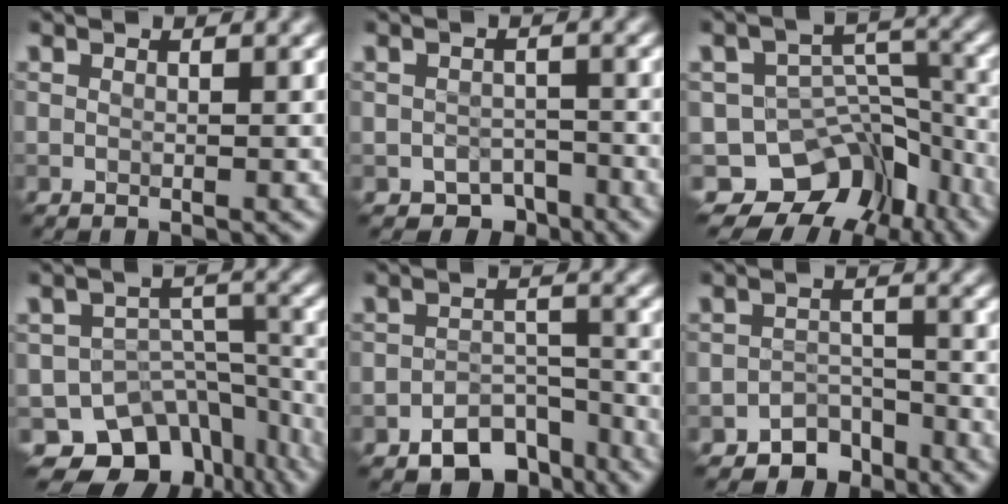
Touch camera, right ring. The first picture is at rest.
{"total": 2.7, "force": [-1.8, 1.7, 0.8], "torque": [-0.003, -0.003, -0.030]}
{"total": 8.4, "force": [-5.5, 5.5, 3.0], "torque": [-0.019, -0.003, -0.082]}
{"total": 10.7, "force": [-7.9, 6.4, 3.3], "torque": [-0.032, -0.006, -0.104]}
{"total": 5.3, "force": [-3.8, 3.0, 2.1], "torque": [-0.017, -0.007, -0.057]}
{"total": 3.3, "force": [-2.7, 1.9, 0.6], "torque": [0.010, 0.004, -0.044]}